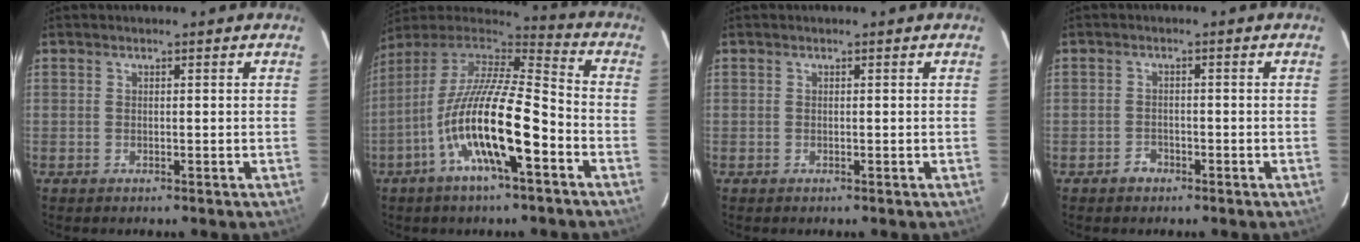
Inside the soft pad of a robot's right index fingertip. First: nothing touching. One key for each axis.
{"total": 18.8, "fx": -7.6, "fy": 4.1, "fz": 16.6, "tx": -0.302, "ty": -0.023, "tz": -0.149}
{"total": 0.0}
{"total": 2.2, "fx": -1.5, "fy": 1.7, "fz": 0.2, "tx": -0.007, "ty": 0.006, "tz": -0.024}